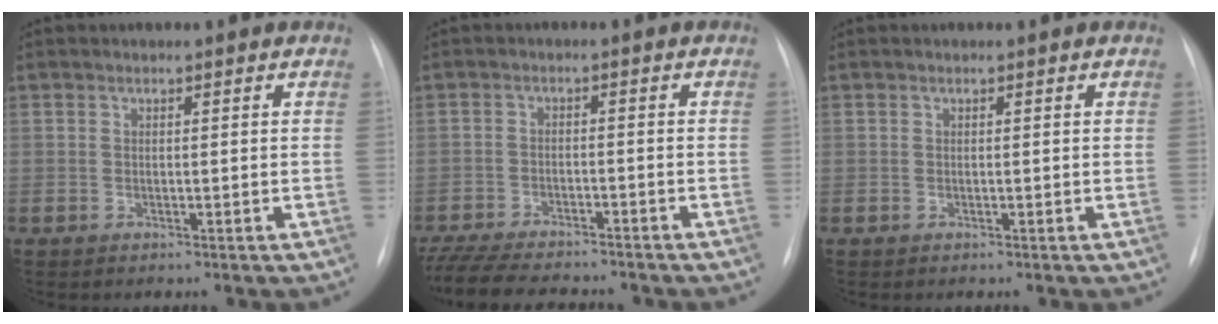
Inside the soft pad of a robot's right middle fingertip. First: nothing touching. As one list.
[{"total": 14.2, "force": [-12.5, 3.2, 5.9], "torque": [-0.130, -0.016, -0.188]}, {"total": 0.0}]